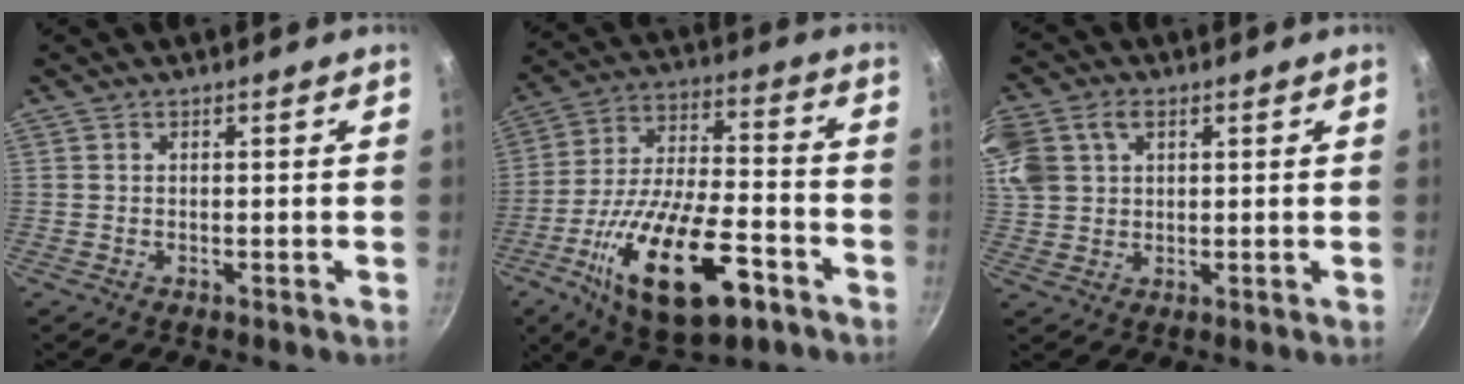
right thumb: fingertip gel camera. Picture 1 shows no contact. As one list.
[{"total": 22.7, "force": [-10.2, 9.6, 17.9], "torque": [-0.302, 0.029, -0.170]}, {"total": 17.4, "force": [6.6, 12.8, 9.6], "torque": [-0.250, 0.052, 0.132]}]